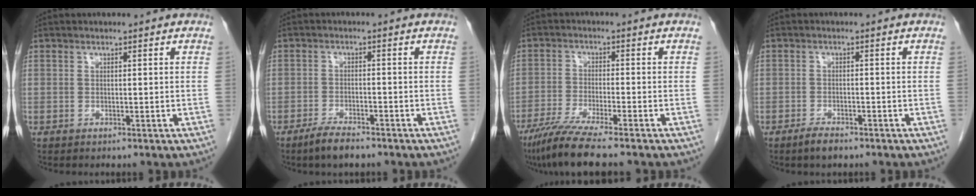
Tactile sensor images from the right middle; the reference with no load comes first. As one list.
[{"total": 4.1, "force": [-3.3, 0.8, 2.3], "torque": [-0.053, -0.006, -0.058]}, {"total": 8.8, "force": [-7.0, -0.5, 5.3], "torque": [-0.092, -0.030, -0.120]}, {"total": 2.5, "force": [-2.0, 0.7, 1.4], "torque": [-0.033, -0.004, -0.032]}]